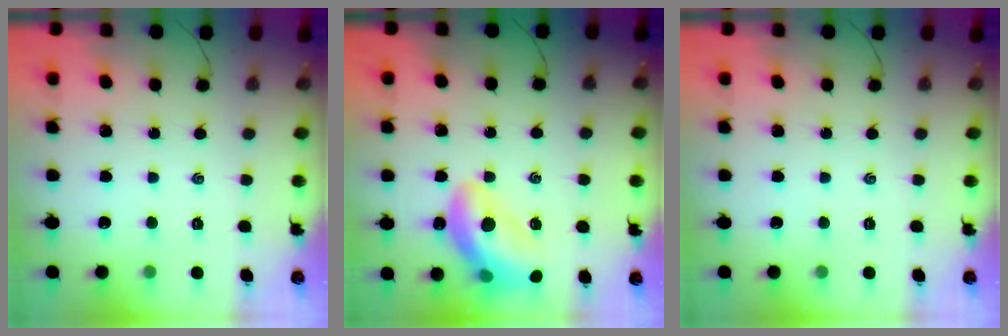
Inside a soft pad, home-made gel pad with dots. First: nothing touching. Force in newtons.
{"total": 18.0, "press": 17.5, "slide": 4.3}
{"total": 0.0}